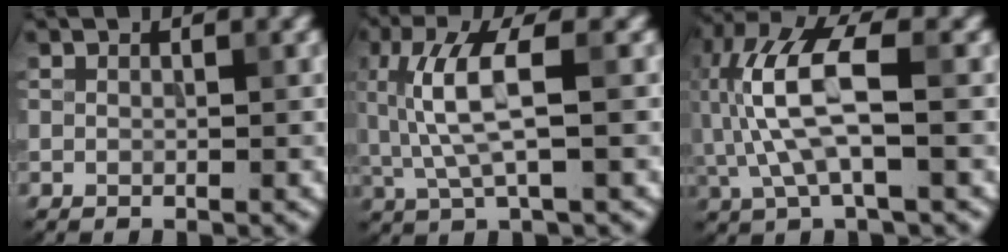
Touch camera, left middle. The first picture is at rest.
{"total": 5.4, "force": [0.6, 1.4, 5.1], "torque": [-0.120, 0.004, 0.013]}
{"total": 8.1, "force": [0.2, 3.1, 7.5], "torque": [-0.179, 0.019, -0.001]}